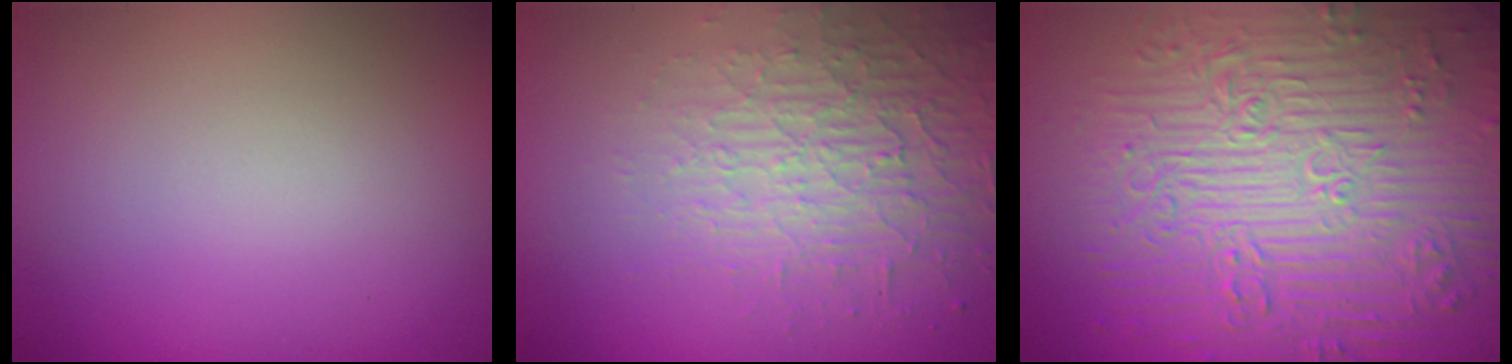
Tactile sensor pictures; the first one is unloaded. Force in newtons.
{"total": 3.7, "press": 3.4, "slide": 1.4}
{"total": 12.0, "press": 7.9, "slide": 9.0}